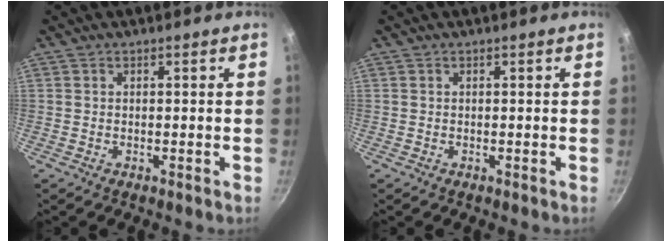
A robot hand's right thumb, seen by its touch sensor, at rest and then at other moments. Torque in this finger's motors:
{"motor_torque": [0.00, 0.00, 0.00, 0.00, 0.00]}